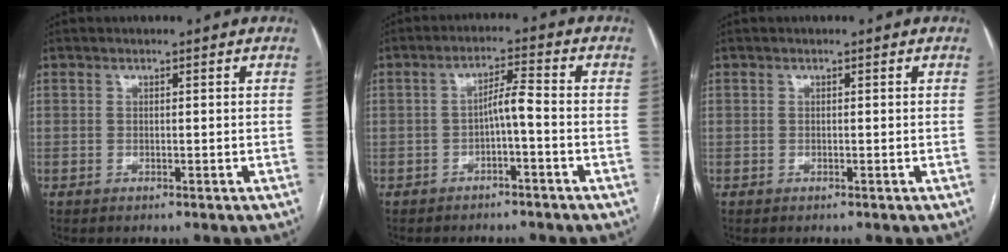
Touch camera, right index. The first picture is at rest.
{"total": 3.7, "force": [-1.3, 0.3, 3.4], "torque": [-0.058, 0.015, -0.022]}
{"total": 0.0}